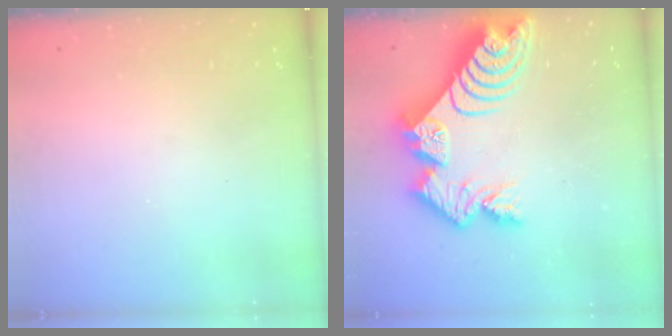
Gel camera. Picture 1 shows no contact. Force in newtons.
{"total": 17.0, "press": 16.9, "slide": 1.6}